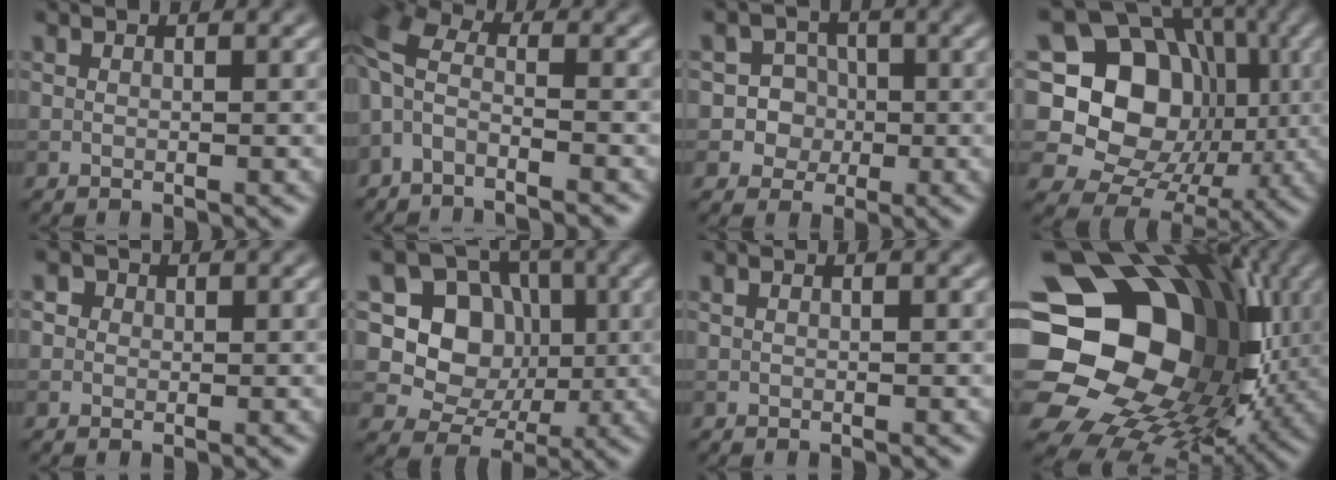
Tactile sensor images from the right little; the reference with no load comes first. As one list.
[{"total": 4.7, "force": [-2.7, 1.9, 3.3], "torque": [-0.073, 0.006, -0.059]}, {"total": 5.5, "force": [-0.7, 5.3, 1.6], "torque": [-0.009, 0.035, -0.024]}, {"total": 16.1, "force": [1.0, 13.9, 8.0], "torque": [-0.152, 0.028, 0.004]}, {"total": 2.1, "force": [0.9, 1.6, 0.9], "torque": [-0.019, 0.005, 0.009]}, {"total": 7.7, "force": [0.4, 6.6, 4.0], "torque": [-0.057, -0.004, -0.009]}, {"total": 0.0}, {"total": 21.1, "force": [0.3, 17.6, 11.7], "torque": [-0.209, -0.010, 0.001]}]